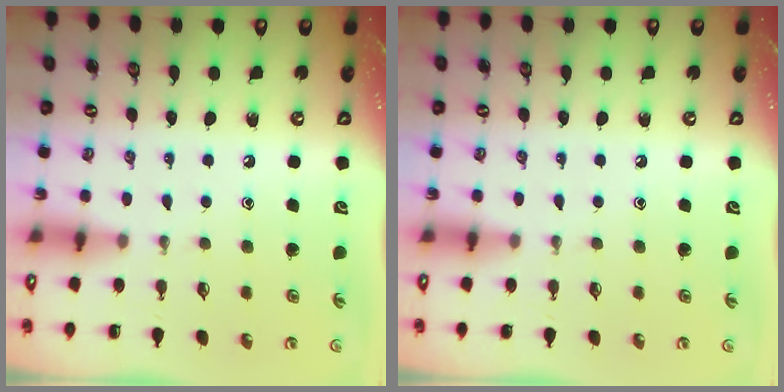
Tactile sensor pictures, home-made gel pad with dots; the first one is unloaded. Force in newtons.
{"total": 0.0}